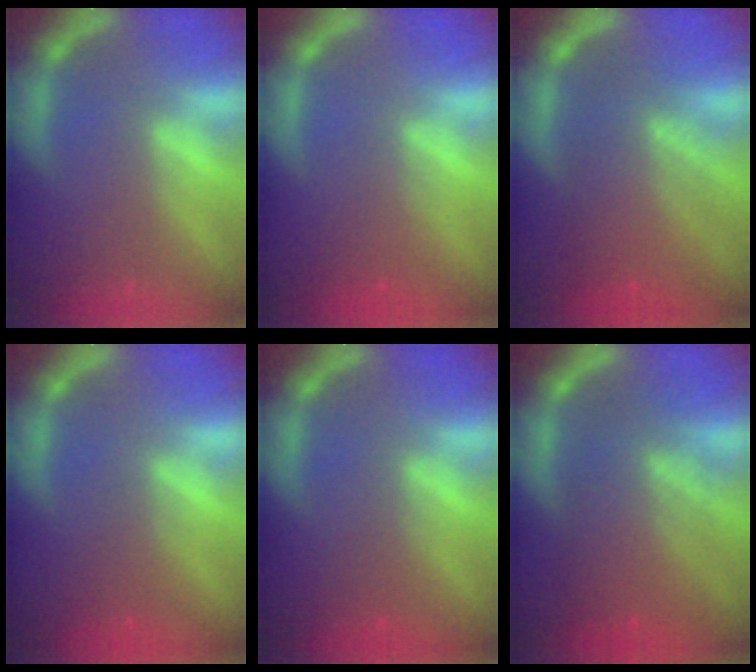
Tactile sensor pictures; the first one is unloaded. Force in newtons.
{"total": 2.0}
{"total": 7.5}
{"total": 1.9}
{"total": 1.5}
{"total": 8.1}